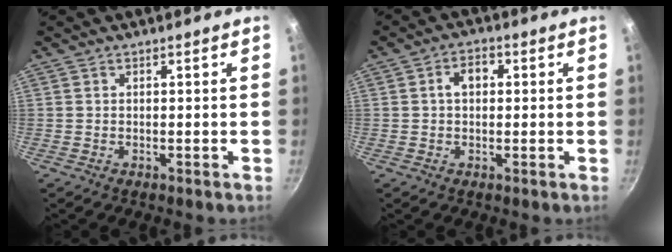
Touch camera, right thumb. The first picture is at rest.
{"total": 4.1, "force": [0.6, 2.9, 2.8], "torque": [-0.027, 0.011, 0.004]}